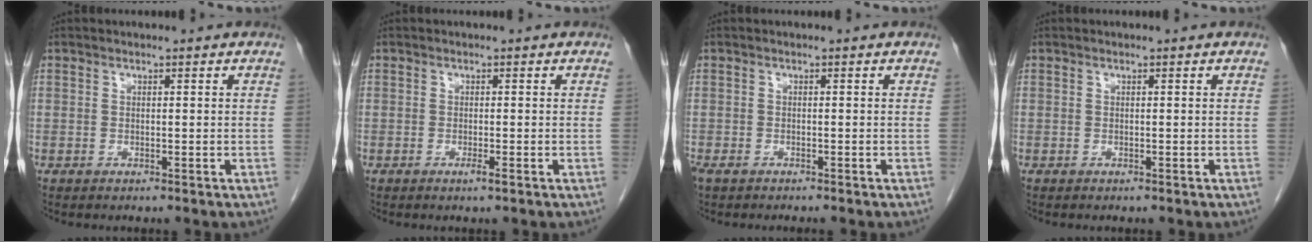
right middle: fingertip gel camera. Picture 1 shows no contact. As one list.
[{"total": 1.0, "force": [-0.5, -0.1, 0.8], "torque": [-0.020, -0.003, -0.010]}, {"total": 2.1, "force": [-1.6, 0.7, 1.1], "torque": [-0.023, -0.005, -0.023]}, {"total": 0.0}]